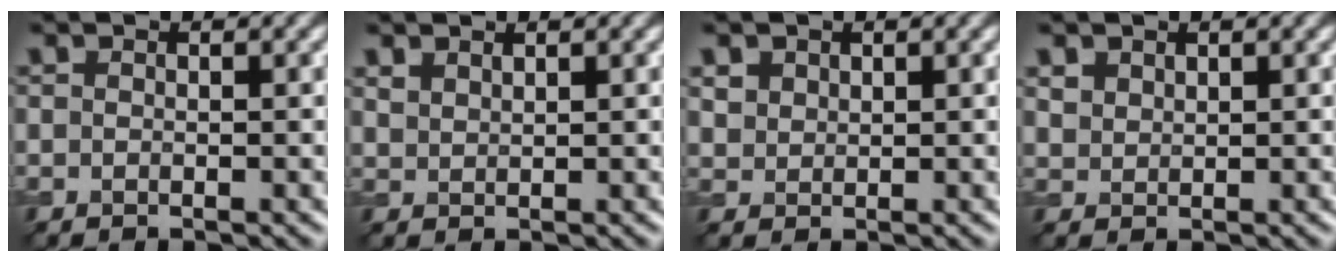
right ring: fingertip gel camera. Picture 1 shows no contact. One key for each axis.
{"total": 1.2, "fx": 1.1, "fy": 0.4, "fz": 0.3, "tx": -0.011, "ty": -0.002, "tz": 0.026}
{"total": 1.6, "fx": 1.0, "fy": 1.2, "fz": 0.4, "tx": -0.013, "ty": -0.007, "tz": 0.027}
{"total": 1.3, "fx": 1.0, "fy": 0.8, "fz": 0.3, "tx": -0.008, "ty": -0.001, "tz": 0.024}